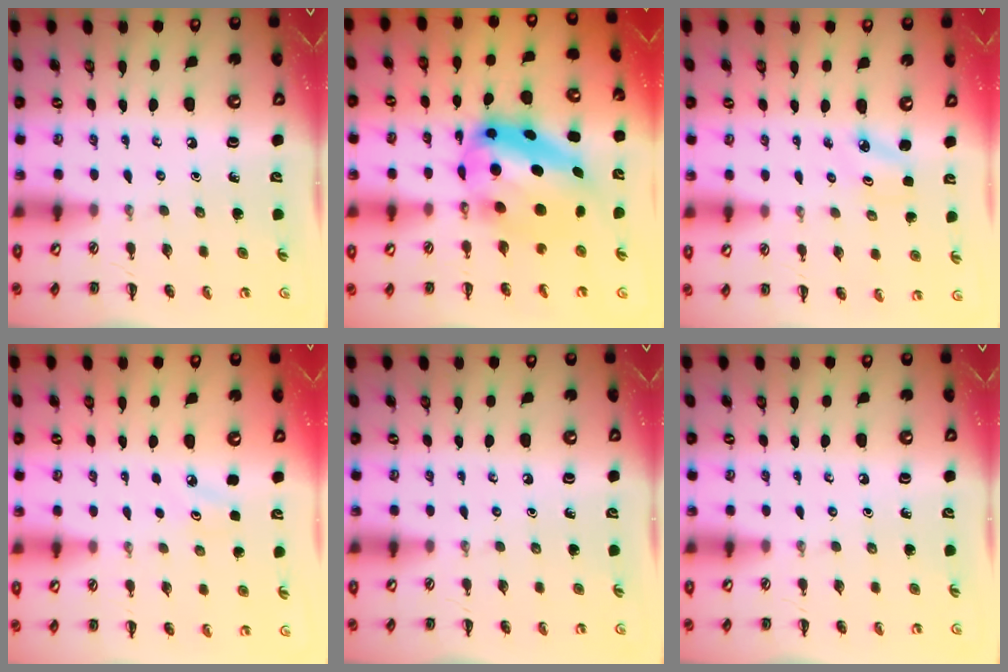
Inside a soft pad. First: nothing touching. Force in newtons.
{"total": 12.8, "press": 12.4, "slide": 3.1}
{"total": 2.5, "press": 2.4, "slide": 0.6}
{"total": 2.8, "press": 2.7, "slide": 0.8}
{"total": 0.0}
{"total": 0.0}